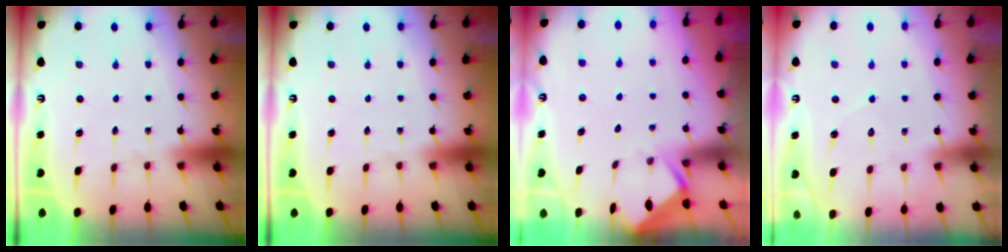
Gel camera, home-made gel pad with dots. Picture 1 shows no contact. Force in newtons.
{"total": 0.0}
{"total": 3.7, "press": 3.7, "slide": 0.3}
{"total": 4.9, "press": 4.9, "slide": 0.6}